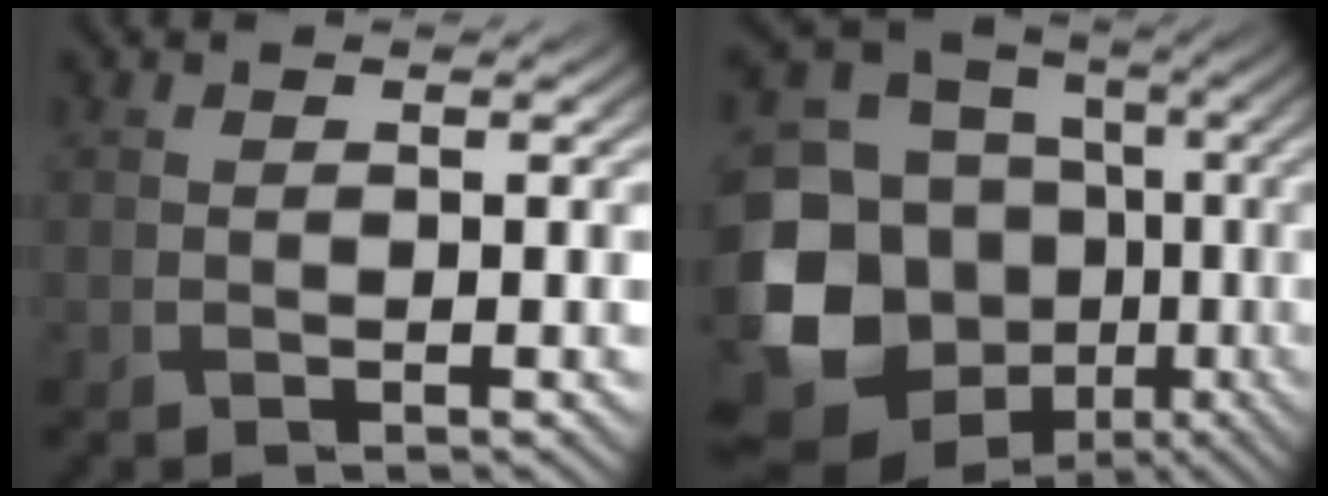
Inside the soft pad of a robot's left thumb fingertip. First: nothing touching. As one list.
[{"total": 18.8, "force": [-4.5, 16.3, 8.2], "torque": [-0.249, -0.046, -0.071]}]